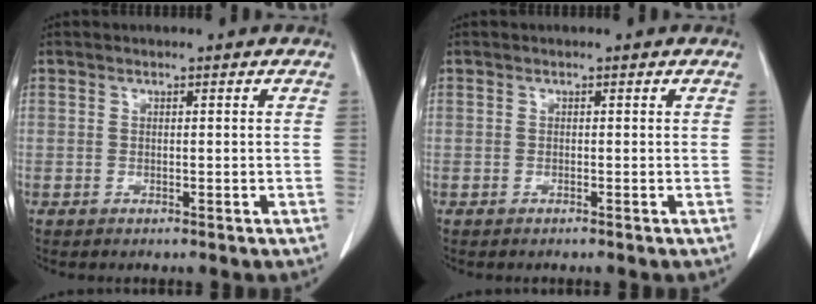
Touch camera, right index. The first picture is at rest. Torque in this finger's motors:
{"motor_torque": [-0.01, -0.06, -0.02, -0.01]}